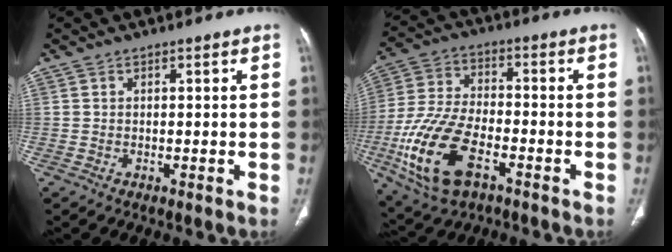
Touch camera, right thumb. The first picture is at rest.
{"total": 17.3, "force": [-6.8, 8.8, 13.2], "torque": [-0.277, 0.015, -0.125]}